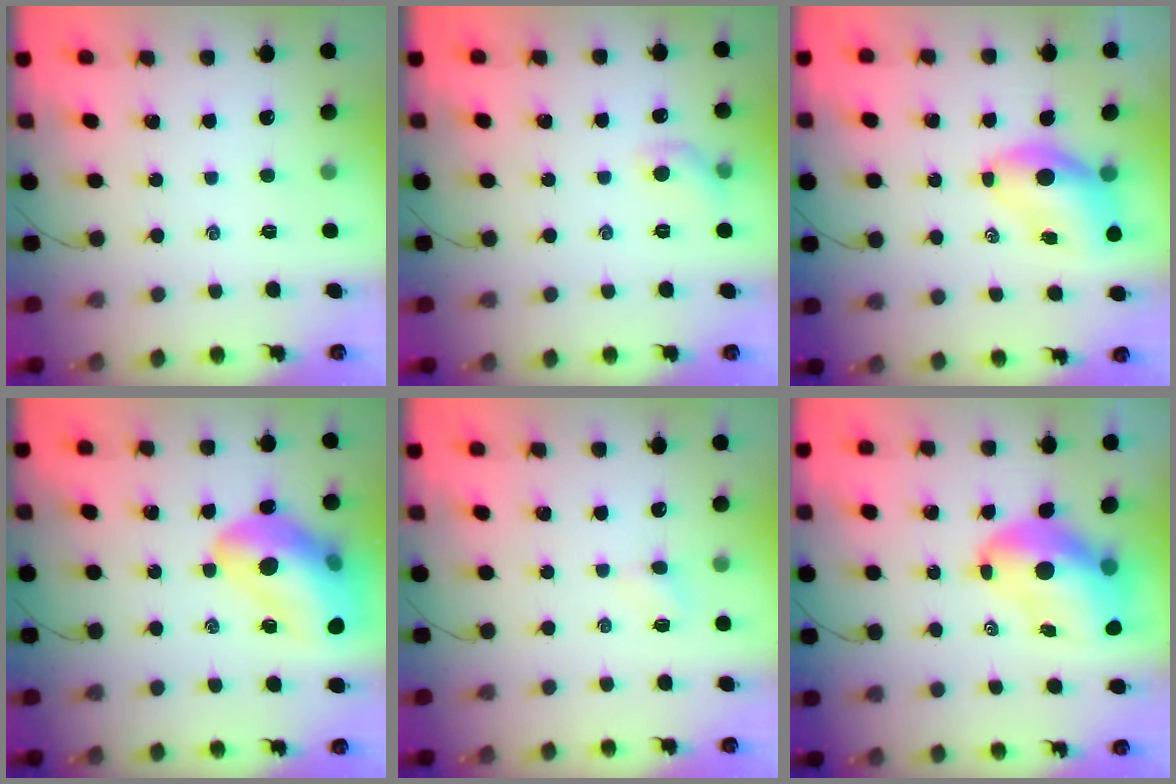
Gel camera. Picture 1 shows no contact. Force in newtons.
{"total": 6.5, "press": 6.4, "slide": 1.3}
{"total": 7.0, "press": 6.8, "slide": 1.6}
{"total": 21.7, "press": 21.3, "slide": 4.2}
{"total": 2.6, "press": 2.5, "slide": 0.9}
{"total": 12.1, "press": 11.7, "slide": 3.2}